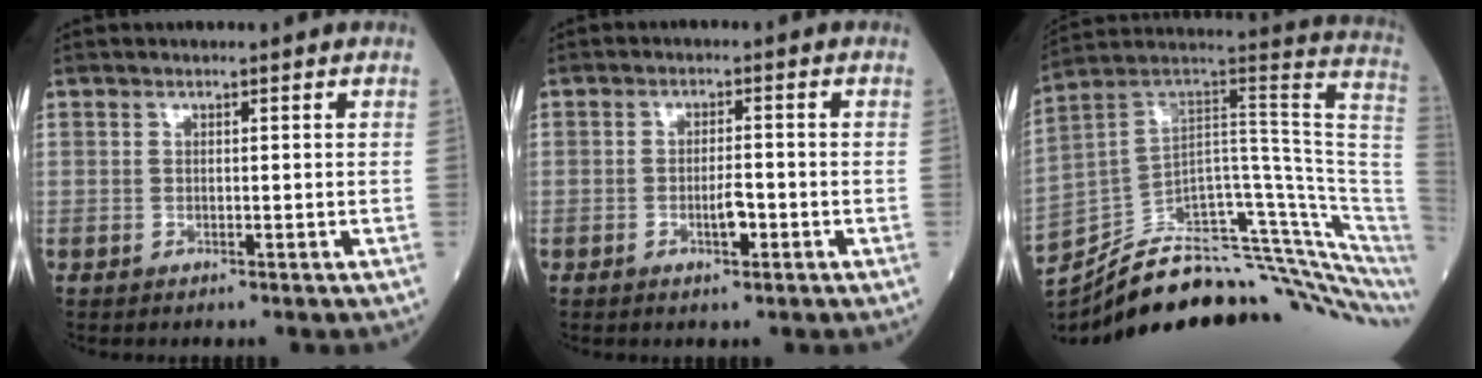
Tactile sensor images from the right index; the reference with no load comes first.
{"total": 3.4, "force": [-1.3, 1.1, 2.9], "torque": [-0.055, 0.002, -0.019]}
{"total": 32.3, "force": [-21.9, 6.7, 22.8], "torque": [-0.278, 0.030, -0.325]}